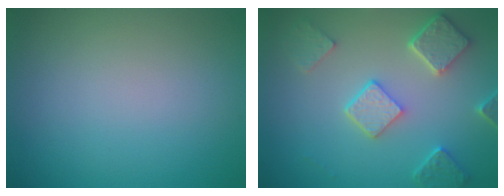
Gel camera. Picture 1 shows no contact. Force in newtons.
{"total": 5.2, "press": 4.0, "slide": 3.2}